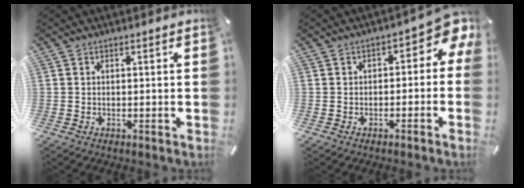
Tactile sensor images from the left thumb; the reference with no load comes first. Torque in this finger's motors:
{"motor_torque": [0.15, 0.24, 0.54, 0.38, 0.04]}